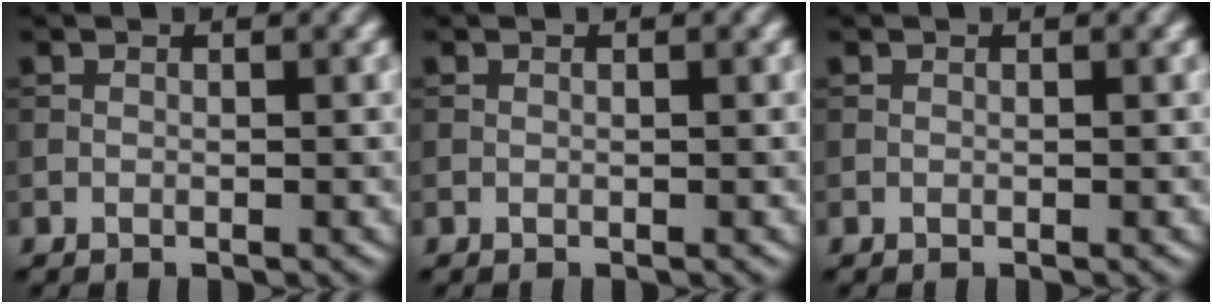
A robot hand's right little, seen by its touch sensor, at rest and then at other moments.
{"total": 0.0}
{"total": 0.0}